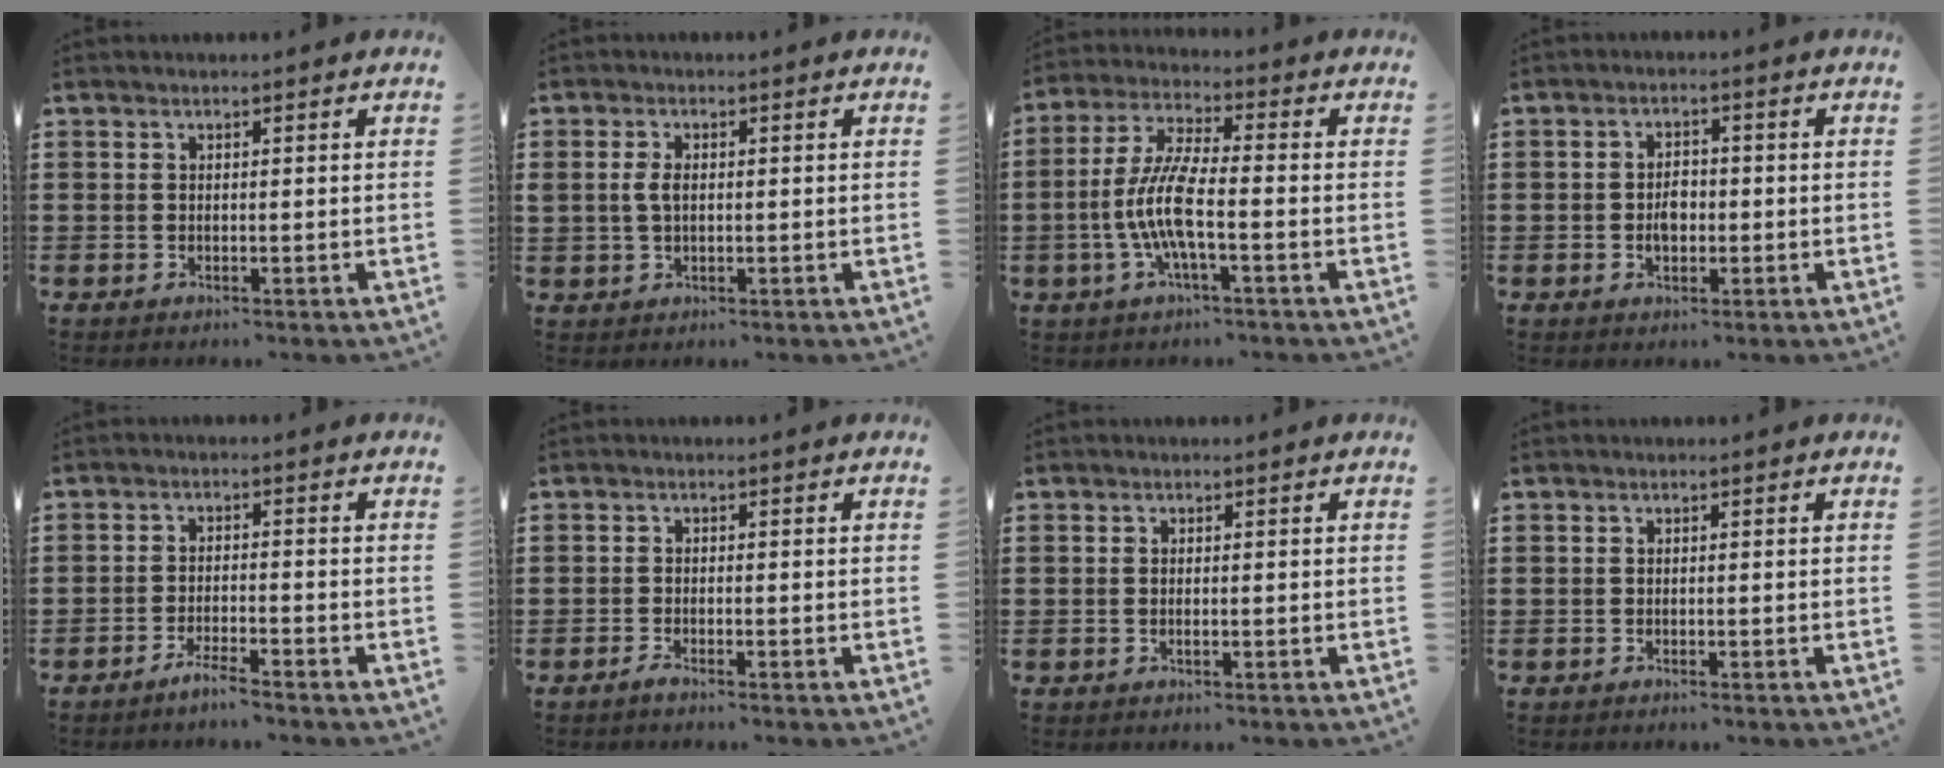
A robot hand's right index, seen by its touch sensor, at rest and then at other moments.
{"total": 2.7, "force": [0.3, 1.6, 2.2], "torque": [-0.055, 0.005, 0.001]}
{"total": 8.7, "force": [-2.4, 2.0, 8.1], "torque": [-0.193, -0.018, -0.055]}
{"total": 2.9, "force": [-0.5, 1.9, 2.1], "torque": [-0.033, 0.002, -0.012]}
{"total": 2.7, "force": [-2.5, -0.2, 1.2], "torque": [-0.020, 0.003, -0.046]}
{"total": 1.1, "force": [-1.0, -0.1, 0.6], "torque": [-0.019, -0.011, -0.019]}
{"total": 0.6, "force": [-0.2, 0.1, 0.6], "torque": [-0.011, -0.005, -0.002]}
{"total": 0.0}